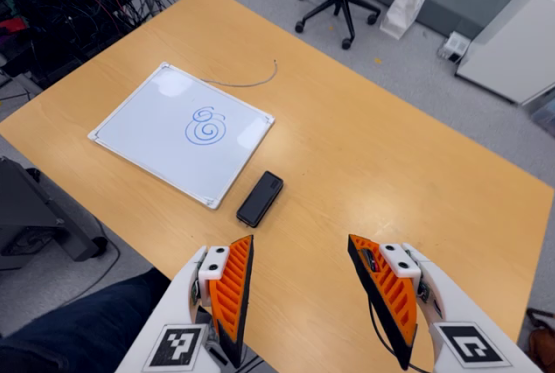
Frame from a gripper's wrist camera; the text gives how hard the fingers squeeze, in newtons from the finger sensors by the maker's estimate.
{"total": 0.0}